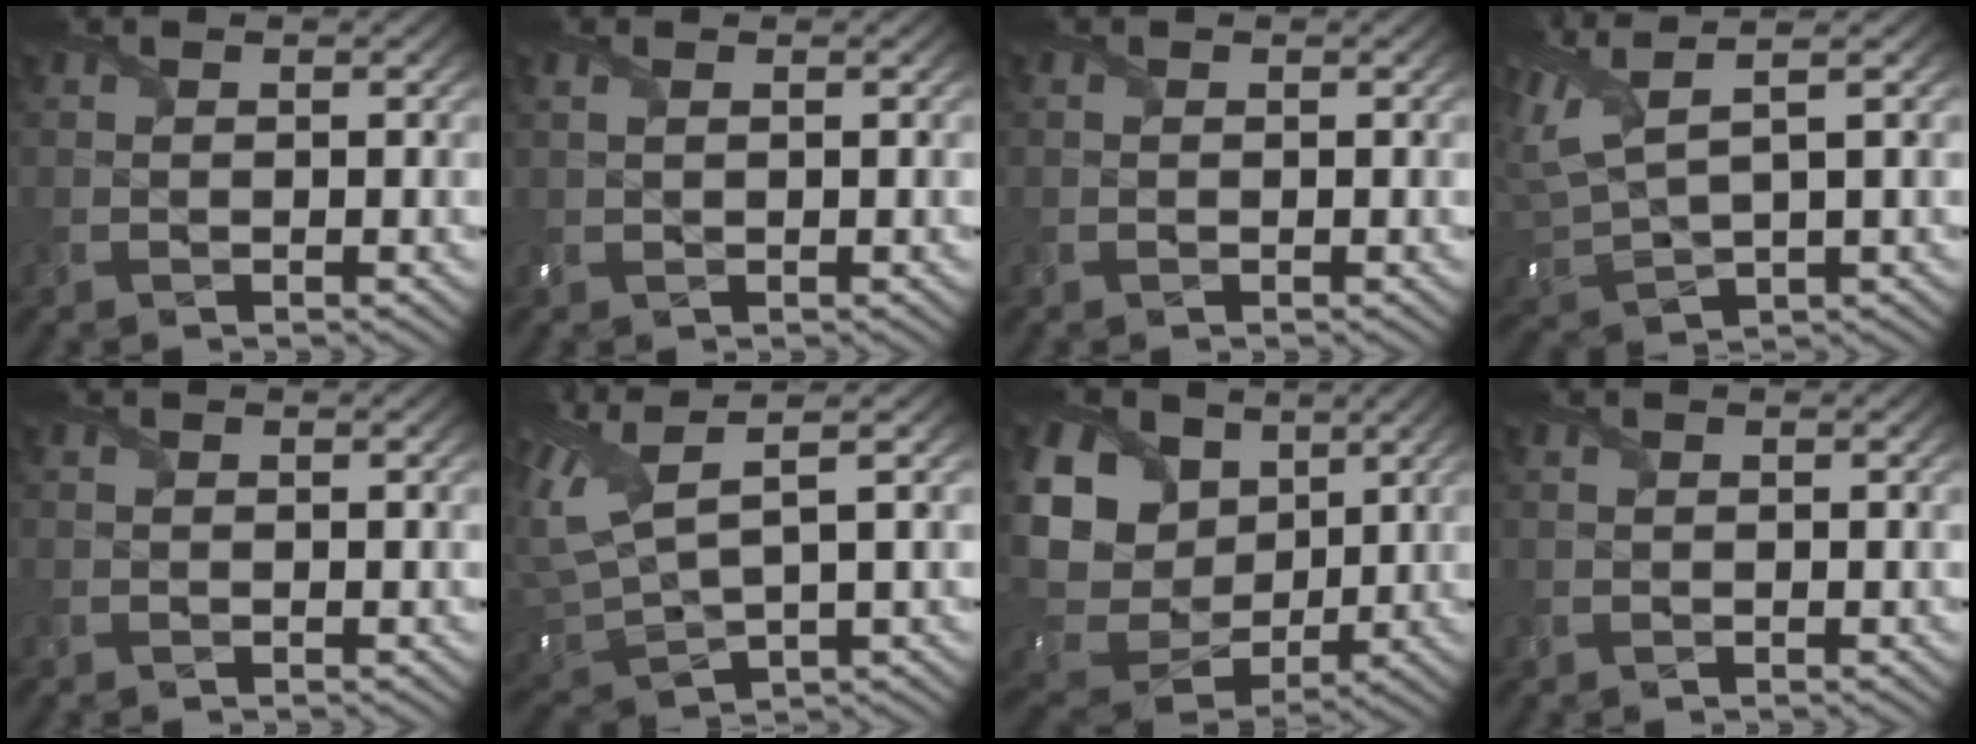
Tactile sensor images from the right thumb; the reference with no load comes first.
{"total": 1.1, "force": [0.5, 0.3, 0.9], "torque": [-0.028, 0.004, 0.013]}
{"total": 0.0}
{"total": 8.9, "force": [3.9, 3.0, 7.4], "torque": [-0.199, 0.018, 0.078]}
{"total": 0.0}
{"total": 9.9, "force": [3.8, 3.4, 8.5], "torque": [-0.221, 0.017, 0.076]}
{"total": 16.8, "force": [5.0, 13.4, 8.8], "torque": [-0.279, 0.020, 0.114]}
{"total": 0.0}